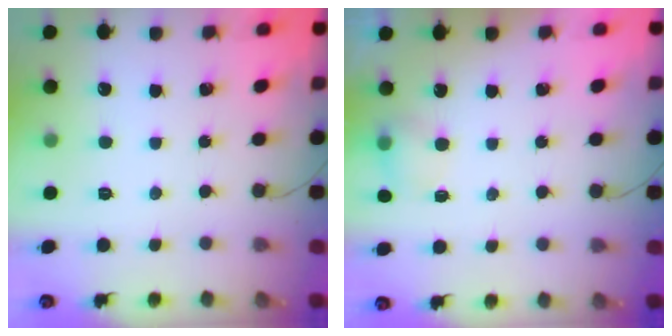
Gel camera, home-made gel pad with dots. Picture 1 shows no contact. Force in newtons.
{"total": 4.3, "press": 4.1, "slide": 1.2}